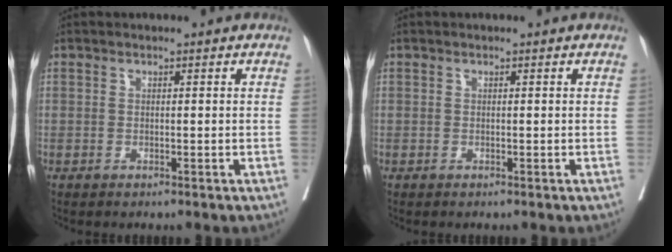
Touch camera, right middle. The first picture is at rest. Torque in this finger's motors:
{"motor_torque": [0.00, 0.00, 0.00, -0.01]}